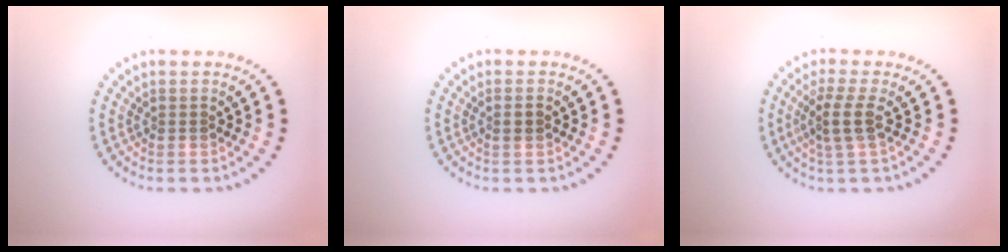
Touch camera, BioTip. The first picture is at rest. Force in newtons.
{"total": 0.9, "press": 0.8, "slide": 0.3}
{"total": 2.6, "press": 2.0, "slide": 1.6}